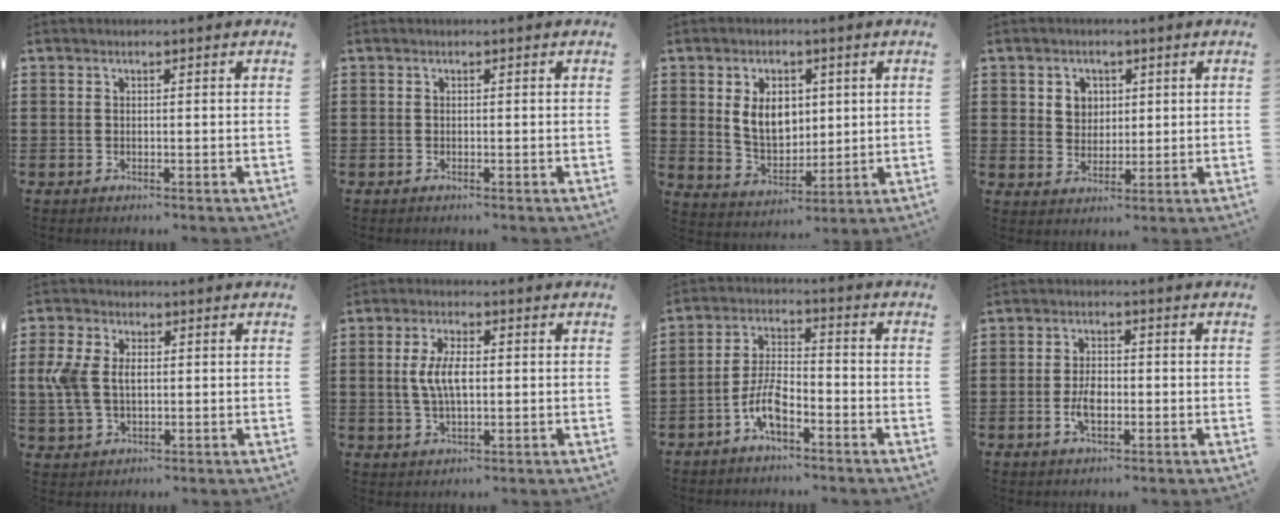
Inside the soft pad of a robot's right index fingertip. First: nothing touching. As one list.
[{"total": 0.0}, {"total": 7.2, "force": [1.5, 5.0, 5.0], "torque": [-0.094, 0.009, 0.025]}, {"total": 3.4, "force": [1.3, 3.0, 0.9], "torque": [-0.023, 0.008, 0.021]}, {"total": 5.7, "force": [0.3, 3.7, 4.3], "torque": [-0.119, 0.003, -0.004]}, {"total": 5.7, "force": [0.4, 2.3, 5.3], "torque": [-0.117, 0.002, 0.000]}, {"total": 6.2, "force": [-3.5, 2.4, 4.5], "torque": [-0.107, 0.002, -0.073]}, {"total": 4.0, "force": [-0.9, 2.1, 3.3], "torque": [-0.073, 0.000, -0.019]}]